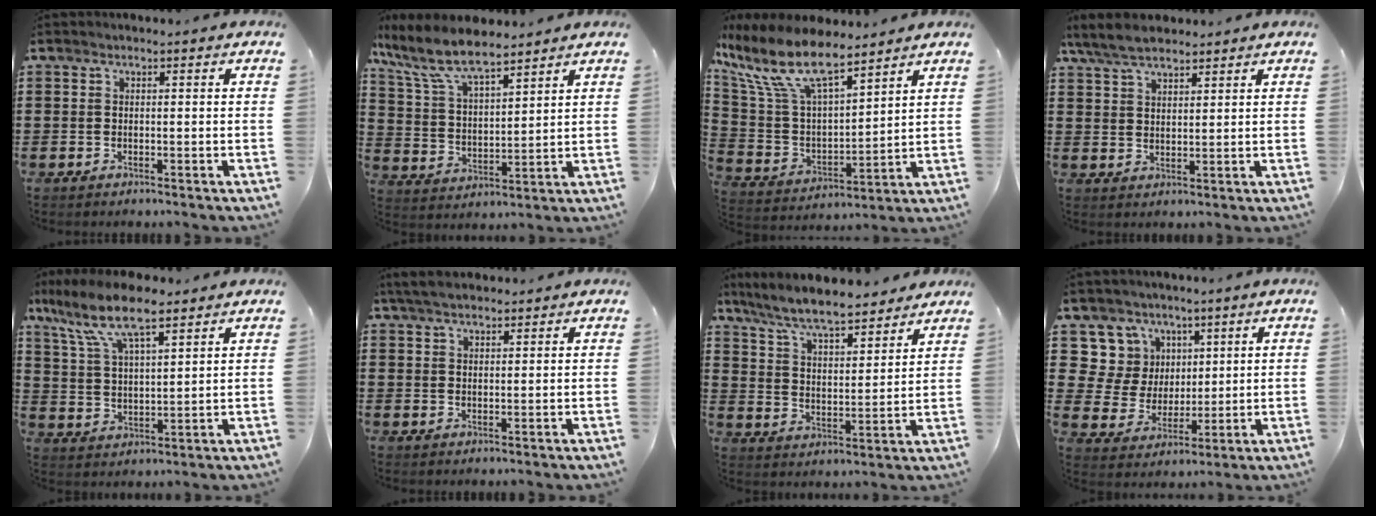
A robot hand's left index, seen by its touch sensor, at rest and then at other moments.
{"total": 8.9, "force": [7.4, 2.1, 4.5], "torque": [-0.118, -0.027, 0.132]}
{"total": 12.3, "force": [8.7, 3.9, 7.9], "torque": [-0.195, -0.040, 0.148]}
{"total": 5.7, "force": [4.8, 1.8, 2.5], "torque": [-0.063, -0.003, 0.090]}
{"total": 9.5, "force": [6.9, 2.4, 6.0], "torque": [-0.137, -0.015, 0.124]}
{"total": 3.8, "force": [3.2, 1.2, 1.8], "torque": [-0.043, 0.002, 0.060]}
{"total": 7.9, "force": [7.1, 0.8, 3.3], "torque": [-0.093, -0.036, 0.125]}
{"total": 8.3, "force": [4.1, 7.1, 0.5], "torque": [-0.052, -0.018, 0.084]}